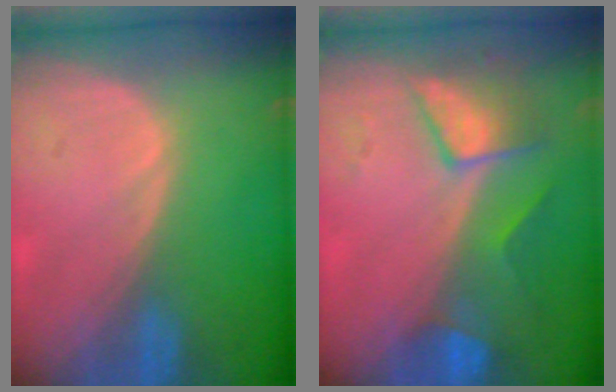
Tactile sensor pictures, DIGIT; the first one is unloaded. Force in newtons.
{"total": 7.4, "press": 6.7, "slide": 3.3}